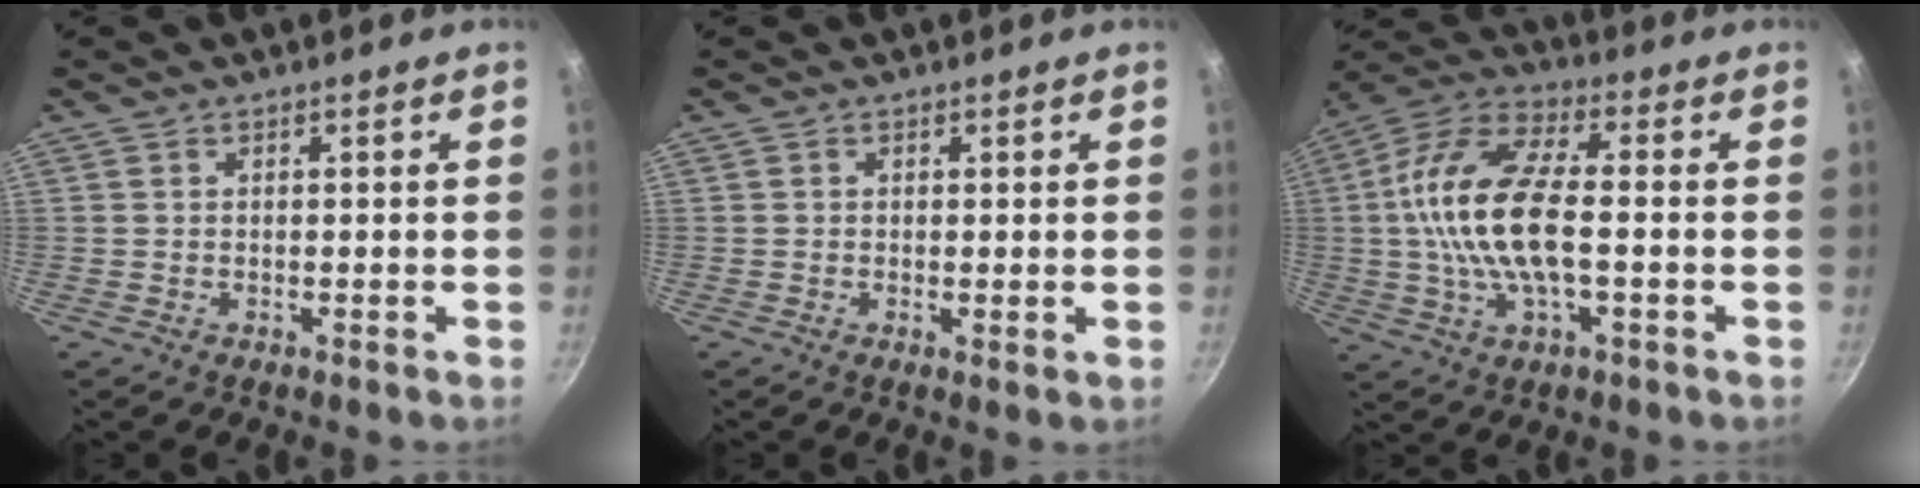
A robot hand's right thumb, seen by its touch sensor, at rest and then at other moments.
{"total": 0.7, "force": [0.2, 0.3, 0.6], "torque": [-0.010, -0.005, -0.001]}
{"total": 17.3, "force": [-0.6, 7.5, 15.6], "torque": [-0.300, 0.031, -0.029]}